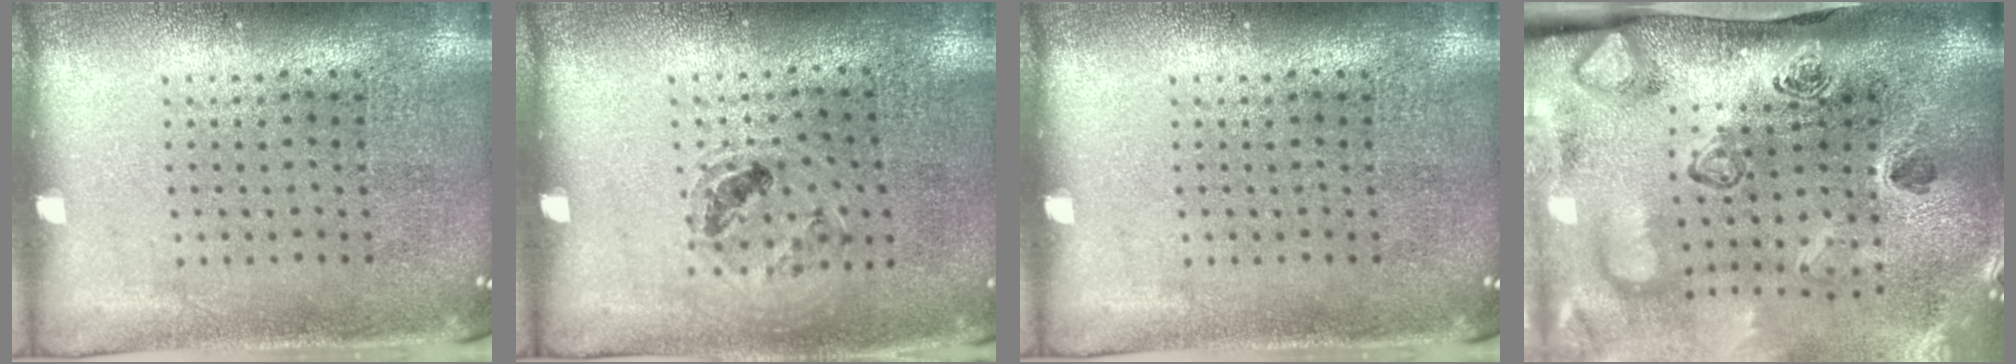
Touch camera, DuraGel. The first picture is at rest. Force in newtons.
{"total": 0.9, "press": 0.9, "slide": 0.1}
{"total": 0.0}
{"total": 4.9, "press": 3.3, "slide": 3.6}